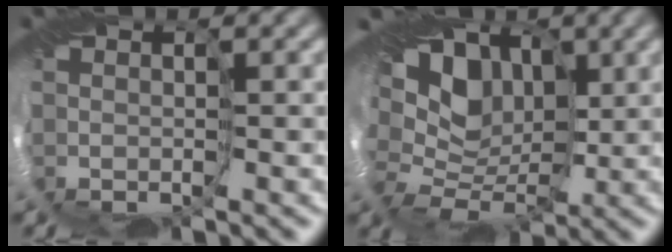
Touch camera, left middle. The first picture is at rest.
{"total": 12.1, "force": [1.8, 9.1, 7.6], "torque": [-0.118, 0.020, 0.008]}